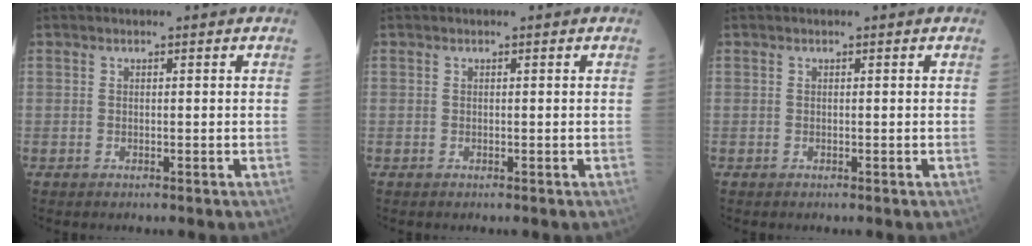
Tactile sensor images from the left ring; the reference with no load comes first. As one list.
[{"total": 0.0}, {"total": 0.0}]